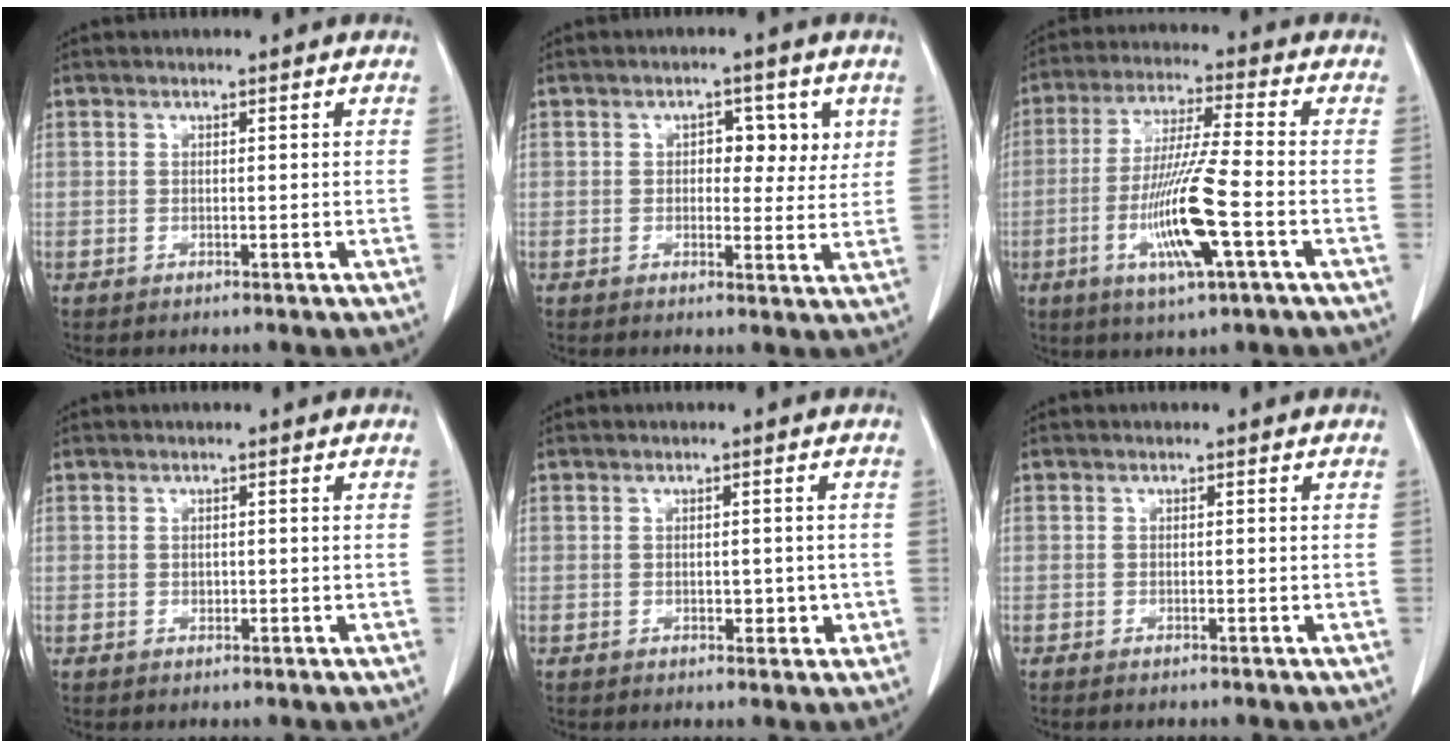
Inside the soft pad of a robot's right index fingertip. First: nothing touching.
{"total": 5.2, "force": [1.7, 3.1, 3.8], "torque": [-0.038, 0.008, 0.019]}
{"total": 12.5, "force": [-3.8, 0.1, 11.9], "torque": [-0.235, -0.016, -0.073]}
{"total": 0.5, "force": [0.0, 0.5, 0.3], "torque": [-0.003, 0.001, -0.001]}
{"total": 2.3, "force": [-0.3, 1.4, 1.7], "torque": [-0.016, 0.003, 0.000]}
{"total": 0.7, "force": [-0.6, 0.1, 0.4], "torque": [-0.014, -0.003, -0.009]}